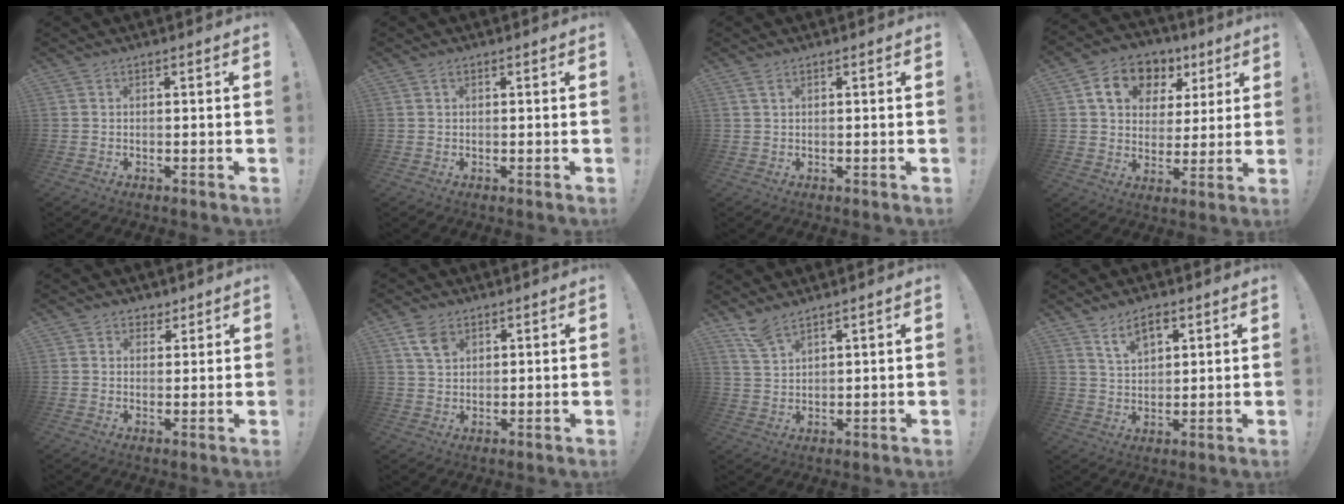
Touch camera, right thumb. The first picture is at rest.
{"total": 0.8, "force": [0.3, 0.6, 0.6], "torque": [-0.010, 0.002, 0.004]}
{"total": 1.8, "force": [0.9, 0.7, 1.4], "torque": [-0.036, 0.005, 0.018]}
{"total": 13.4, "force": [6.2, 10.0, 6.2], "torque": [-0.093, -0.020, 0.118]}
{"total": 3.8, "force": [2.3, 3.0, 0.7], "torque": [0.005, -0.013, 0.039]}
{"total": 6.3, "force": [3.3, 4.1, 3.5], "torque": [-0.059, -0.009, 0.065]}
{"total": 5.3, "force": [4.4, 1.1, 2.7], "torque": [-0.049, -0.023, 0.081]}
{"total": 7.8, "force": [4.9, 4.0, 4.7], "torque": [-0.087, -0.011, 0.090]}